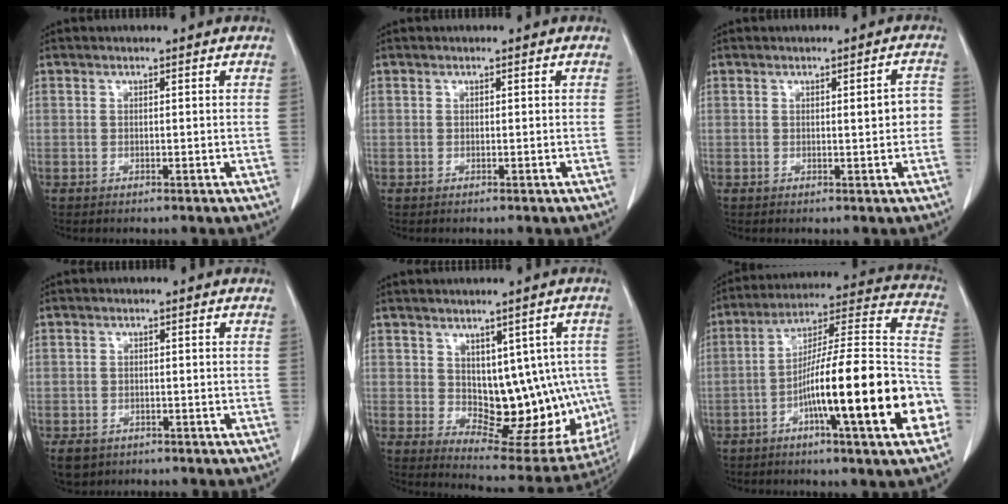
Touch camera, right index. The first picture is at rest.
{"total": 0.0}
{"total": 3.0, "force": [-0.1, 0.7, 2.9], "torque": [-0.034, 0.008, -0.001]}
{"total": 4.3, "force": [-2.9, 3.0, 1.2], "torque": [-0.027, -0.004, -0.038]}
{"total": 13.8, "force": [0.2, 7.5, 11.6], "torque": [-0.124, 0.008, 0.029]}
{"total": 22.7, "force": [-7.6, 1.4, 21.3], "torque": [-0.279, 0.008, -0.121]}